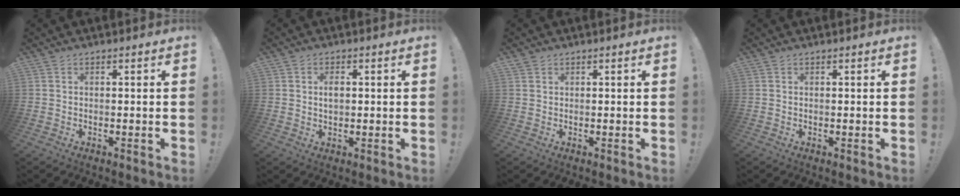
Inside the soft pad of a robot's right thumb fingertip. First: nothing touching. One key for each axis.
{"total": 2.7, "fx": 0.2, "fy": 1.7, "fz": 2.1, "tx": -0.028, "ty": 0.000, "tz": -0.001}
{"total": 1.5, "fx": 0.9, "fy": 1.2, "fz": 0.1, "tx": 0.004, "ty": -0.006, "tz": 0.014}
{"total": 0.0}